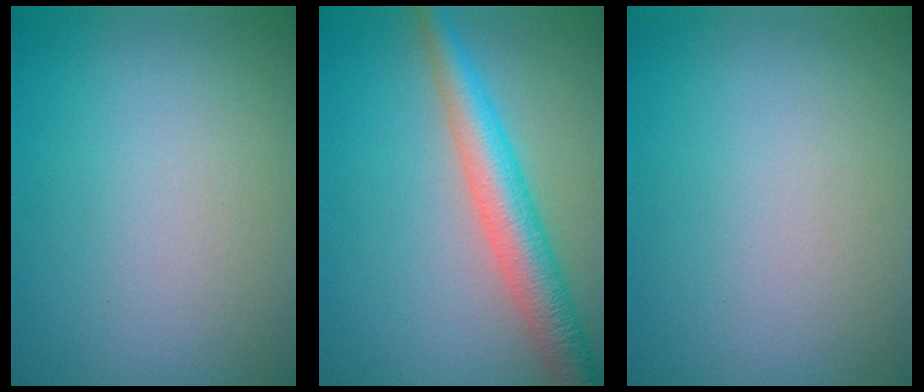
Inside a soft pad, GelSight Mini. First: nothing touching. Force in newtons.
{"total": 5.4, "press": 5.4, "slide": 0.1}
{"total": 0.0}